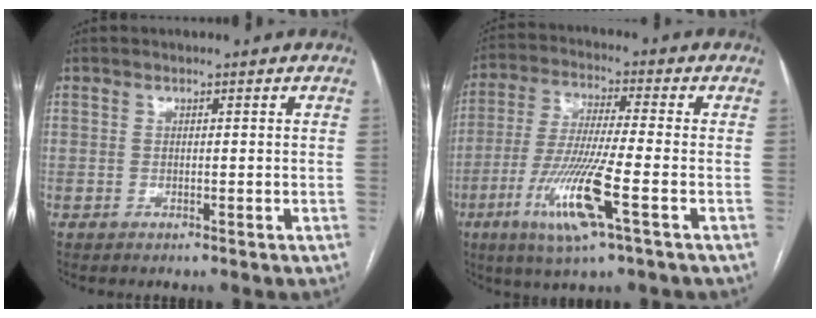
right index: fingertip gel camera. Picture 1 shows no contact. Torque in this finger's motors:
{"motor_torque": [0.91, -0.52, 0.49, 0.19]}